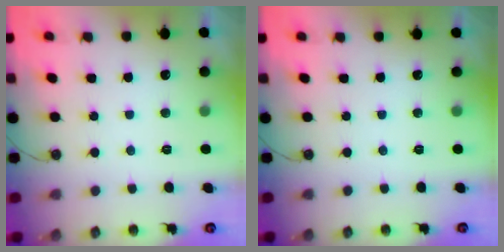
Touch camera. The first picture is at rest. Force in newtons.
{"total": 0.0}